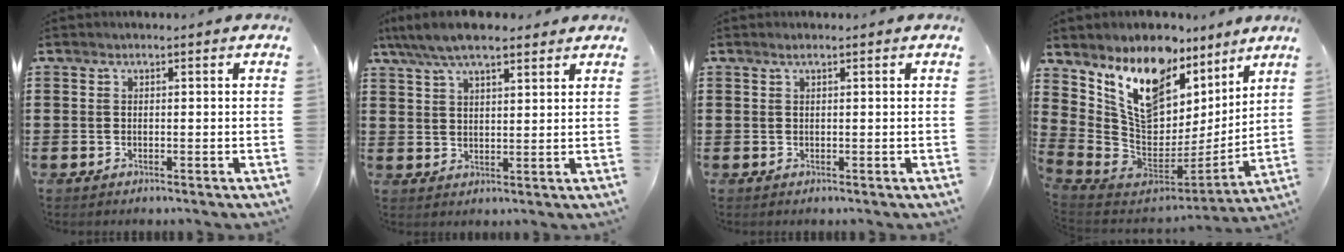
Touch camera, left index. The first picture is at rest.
{"total": 6.9, "force": [5.6, 1.9, 3.6], "torque": [-0.084, -0.005, 0.102]}
{"total": 0.7, "force": [0.4, 0.0, 0.6], "torque": [-0.011, 0.000, 0.007]}
{"total": 12.6, "force": [7.3, 7.8, 6.8], "torque": [-0.170, -0.053, 0.138]}